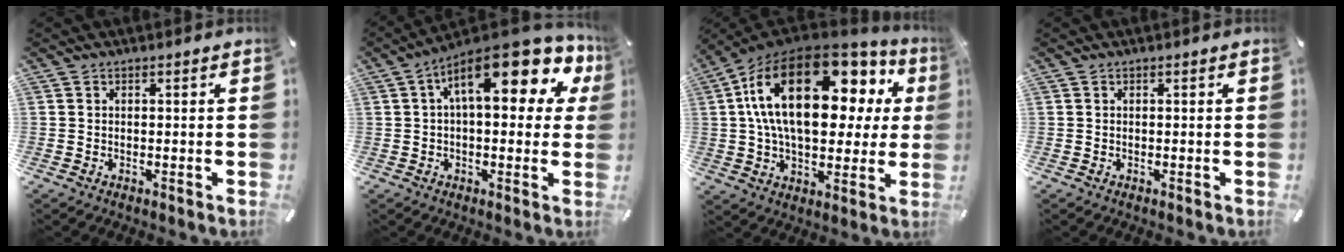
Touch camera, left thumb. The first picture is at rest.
{"total": 16.7, "force": [6.9, 6.8, 13.6], "torque": [-0.198, -0.037, 0.111]}
{"total": 24.6, "force": [7.7, 13.0, 19.3], "torque": [-0.362, -0.038, 0.126]}
{"total": 0.0}